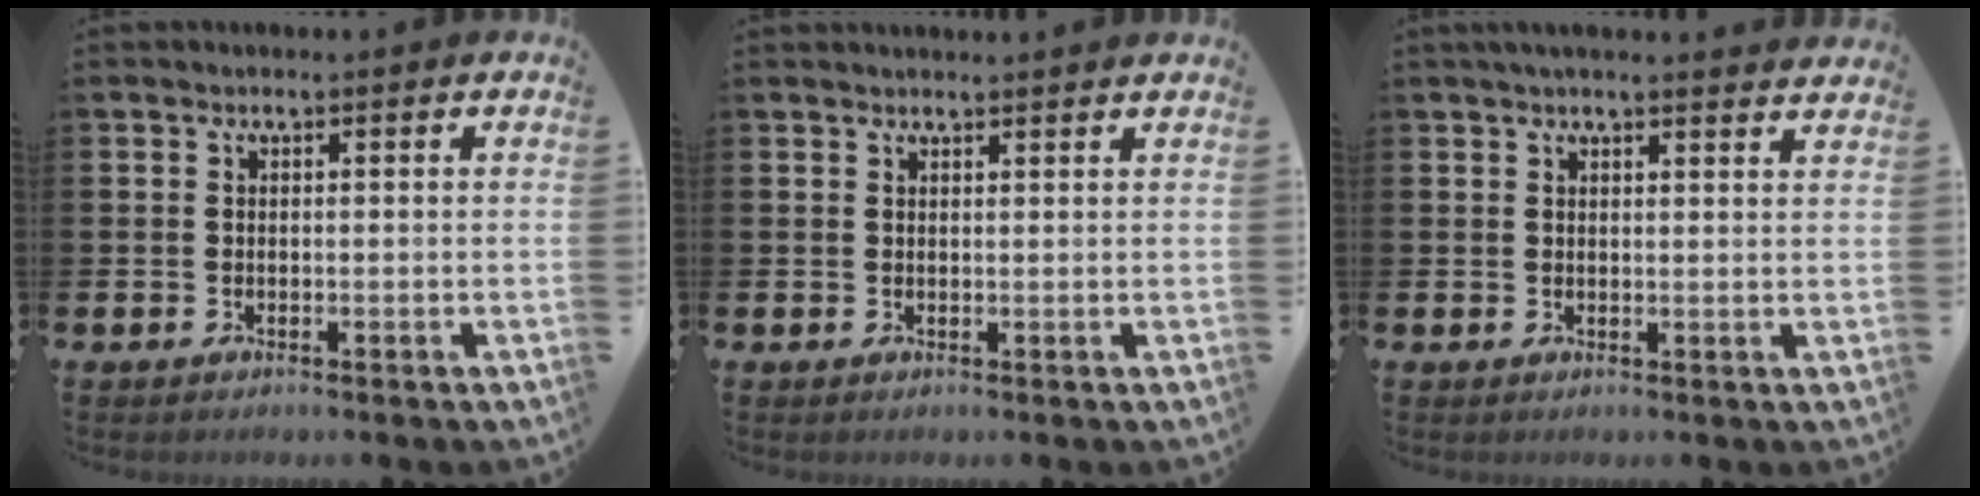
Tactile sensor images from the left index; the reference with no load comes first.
{"total": 1.2, "force": [1.2, -0.1, 0.0], "torque": [0.013, -0.010, 0.020]}
{"total": 2.6, "force": [2.5, -0.2, 0.5], "torque": [-0.010, -0.012, 0.045]}